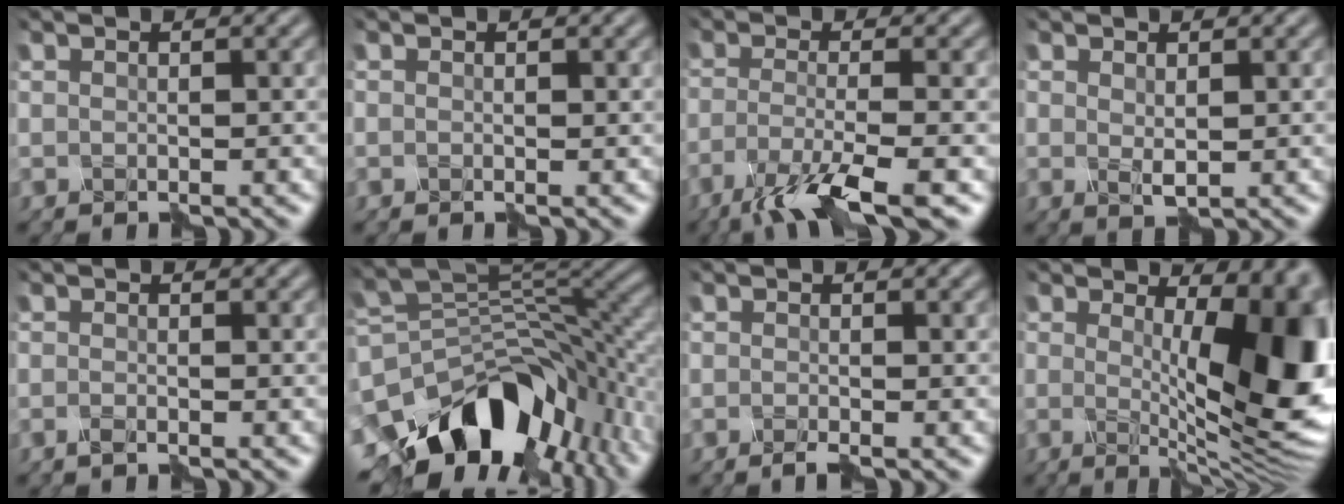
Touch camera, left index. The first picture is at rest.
{"total": 0.0}
{"total": 6.8, "force": [-4.3, 1.3, 5.2], "torque": [-0.085, -0.002, -0.086]}
{"total": 1.0, "force": [0.1, 0.5, 0.8], "torque": [-0.015, -0.002, 0.012]}
{"total": 1.1, "force": [-0.9, 0.2, 0.6], "torque": [-0.013, 0.002, -0.013]}
{"total": 13.6, "force": [-7.2, 8.4, 7.9], "torque": [-0.146, 0.006, -0.116]}
{"total": 1.4, "force": [-1.1, 0.2, 1.0], "torque": [-0.017, -0.001, -0.018]}
{"total": 13.9, "force": [0.7, 5.8, 12.6], "torque": [-0.126, 0.002, 0.015]}